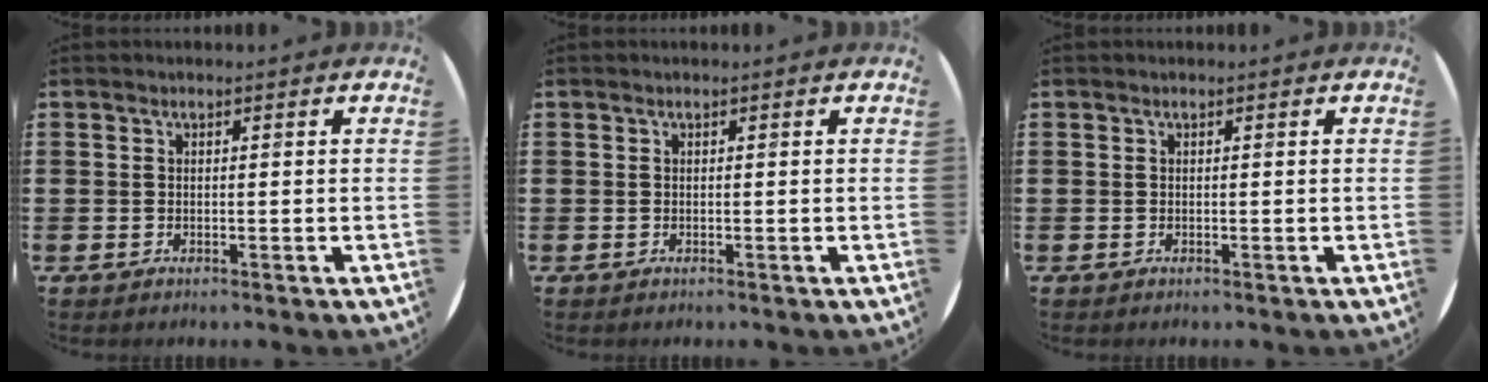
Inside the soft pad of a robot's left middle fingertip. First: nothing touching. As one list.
[{"total": 0.0}, {"total": 0.0}]